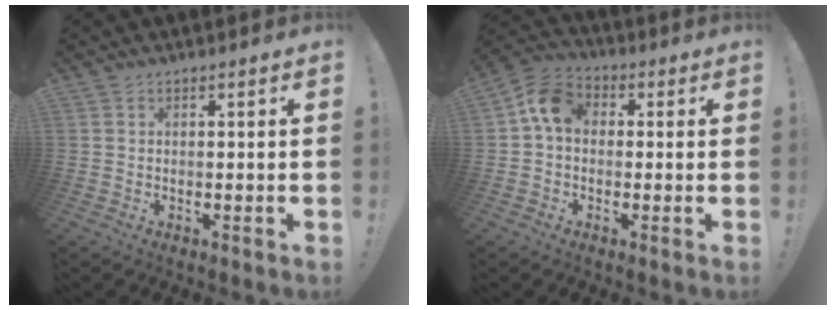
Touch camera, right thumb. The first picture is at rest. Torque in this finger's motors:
{"motor_torque": [-0.07, 0.36, -0.45, 0.03, 0.28]}